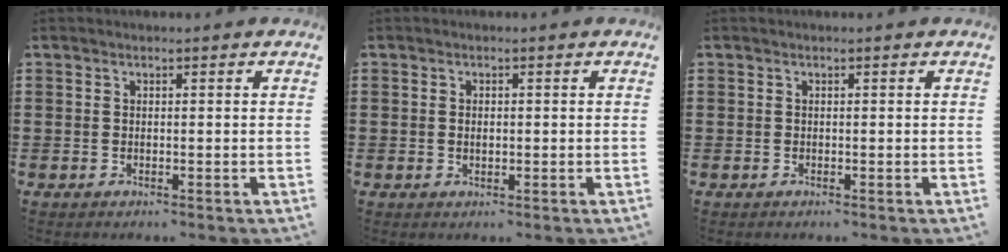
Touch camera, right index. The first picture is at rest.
{"total": 1.1, "force": [0.0, 0.6, 0.9], "torque": [-0.019, 0.003, -0.001]}
{"total": 0.0}